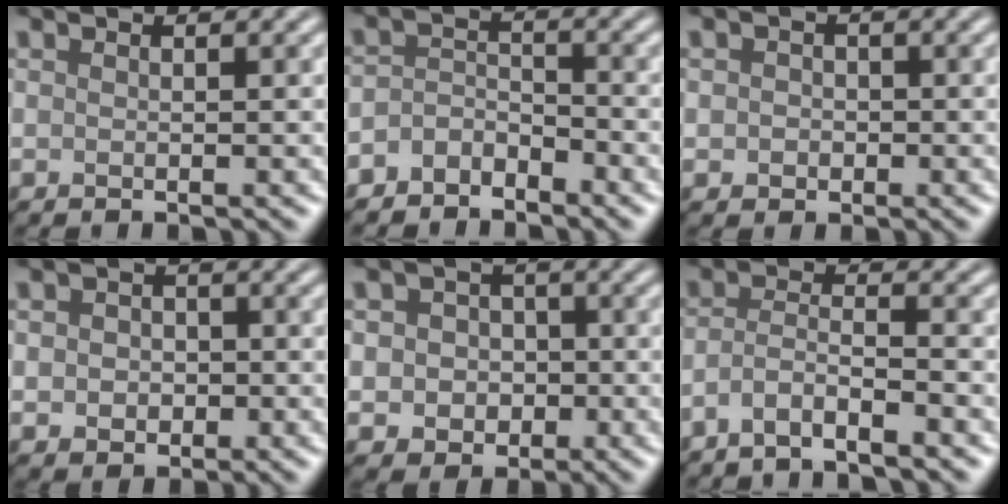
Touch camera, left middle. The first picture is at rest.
{"total": 2.6, "force": [-2.2, 1.2, 0.6], "torque": [-0.011, 0.008, -0.049]}
{"total": 1.4, "force": [-0.1, 1.3, 0.5], "torque": [0.001, -0.004, -0.005]}
{"total": 3.0, "force": [-0.2, 2.5, 1.6], "torque": [-0.015, -0.003, -0.012]}
{"total": 4.3, "force": [-0.3, 3.9, 1.8], "torque": [-0.017, 0.010, -0.020]}
{"total": 2.8, "force": [-2.0, 0.4, 2.0], "torque": [-0.041, 0.003, -0.049]}